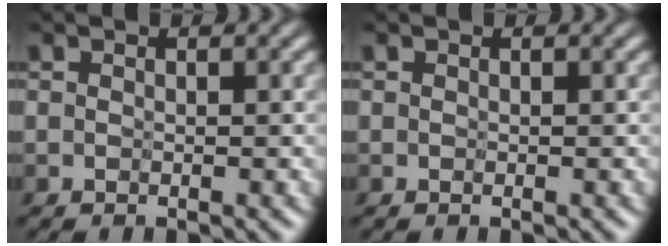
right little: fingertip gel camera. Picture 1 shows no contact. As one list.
[{"total": 0.0}]